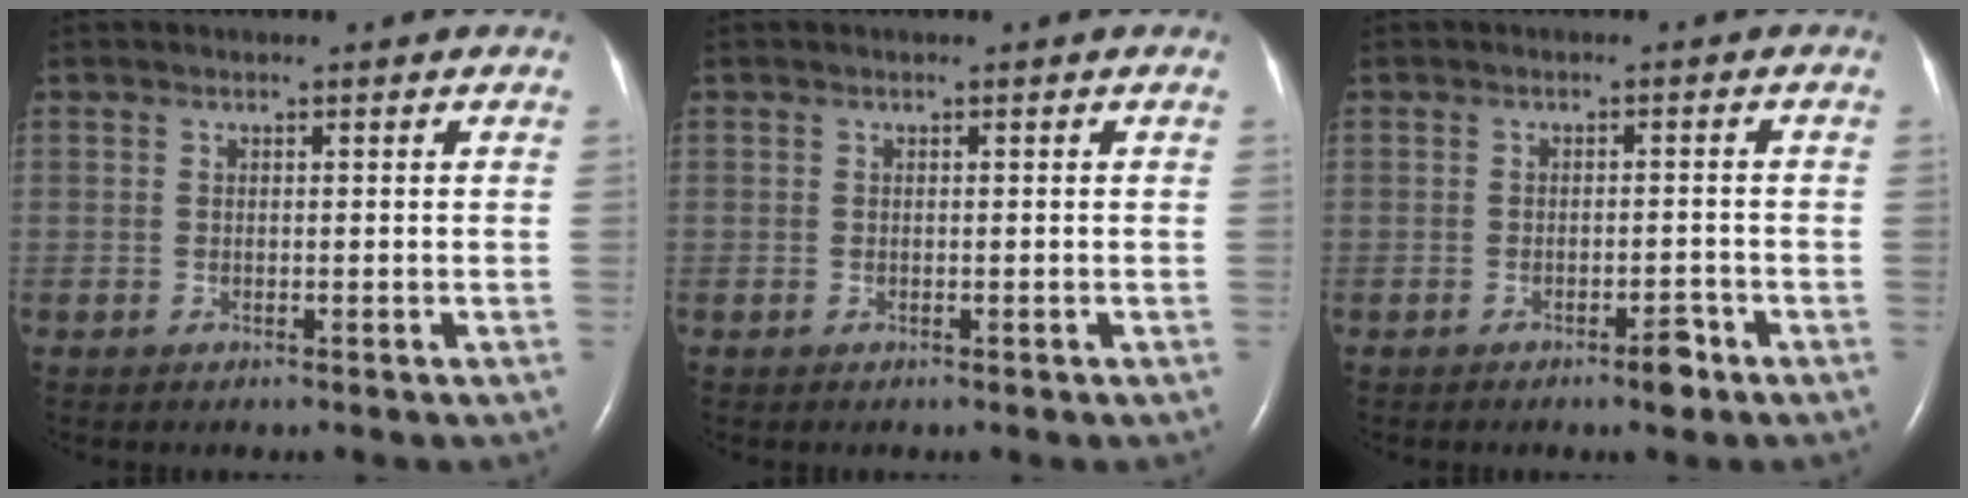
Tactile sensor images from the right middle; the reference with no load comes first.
{"total": 0.0}
{"total": 2.5, "force": [-1.8, 0.6, 1.6], "torque": [-0.022, 0.001, -0.025]}